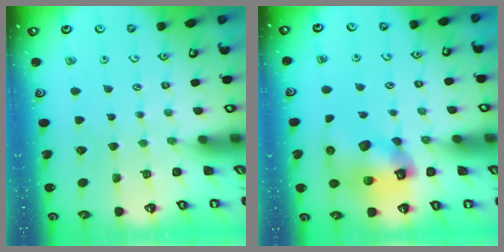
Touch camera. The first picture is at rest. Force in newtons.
{"total": 12.5, "press": 12.4, "slide": 1.9}